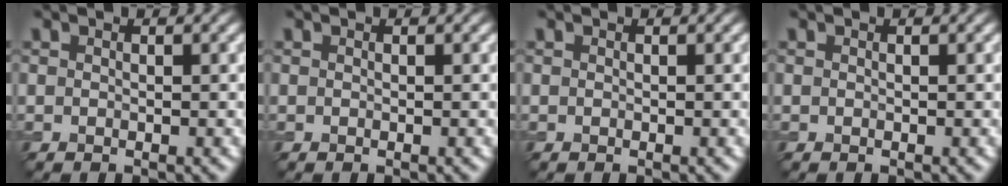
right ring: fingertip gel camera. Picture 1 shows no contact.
{"total": 0.0}
{"total": 0.0}
{"total": 0.0}